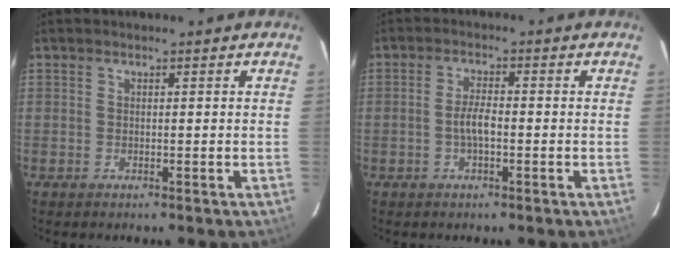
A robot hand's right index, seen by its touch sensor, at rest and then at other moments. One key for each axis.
{"total": 3.5, "fx": -0.9, "fy": 1.0, "fz": 3.2, "tx": -0.064, "ty": 0.003, "tz": -0.016}